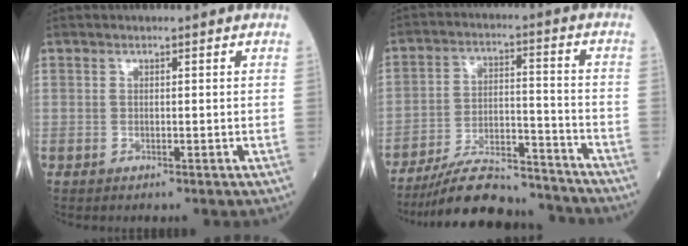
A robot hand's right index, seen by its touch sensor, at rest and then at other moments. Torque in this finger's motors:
{"motor_torque": [1.07, -1.07, 0.21, 0.14]}